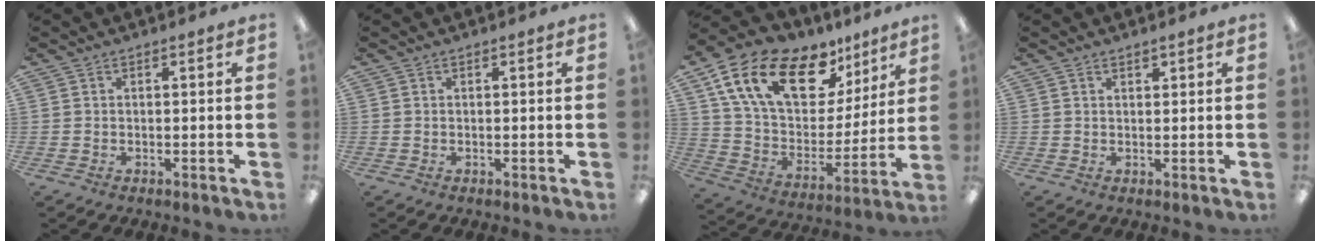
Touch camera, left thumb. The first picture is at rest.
{"total": 0.0}
{"total": 20.4, "force": [12.2, 11.1, 12.0], "torque": [-0.221, -0.059, 0.223]}
{"total": 1.2, "force": [1.0, 0.5, 0.3], "torque": [-0.007, 0.000, 0.019]}